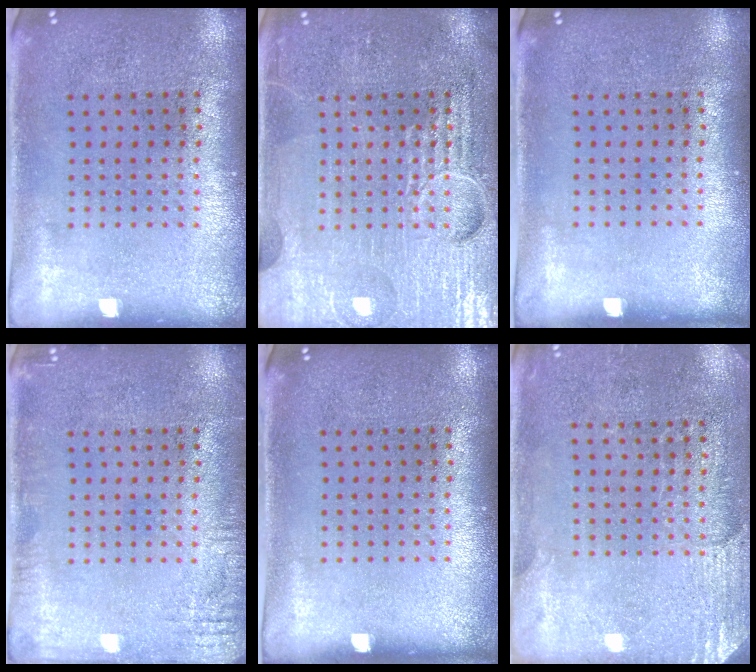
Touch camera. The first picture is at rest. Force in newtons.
{"total": 7.1, "press": 7.1, "slide": 0.8}
{"total": 0.0}
{"total": 2.0, "press": 2.0, "slide": 0.2}
{"total": 0.0}
{"total": 2.7, "press": 2.4, "slide": 1.1}